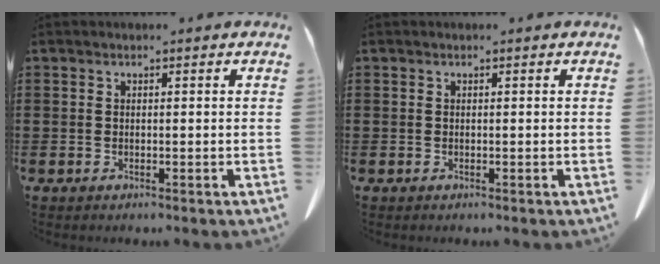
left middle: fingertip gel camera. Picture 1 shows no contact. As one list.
[{"total": 0.0}]